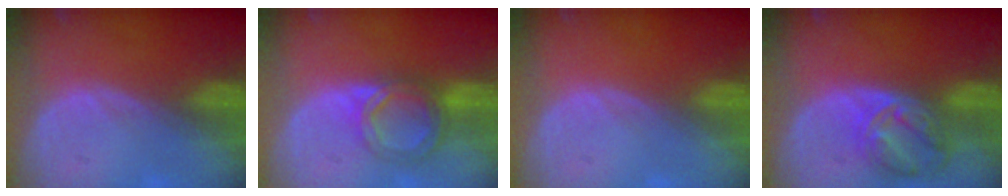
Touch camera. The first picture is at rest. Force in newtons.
{"total": 6.4, "press": 5.6, "slide": 3.1}
{"total": 0.0}
{"total": 8.2, "press": 7.1, "slide": 4.2}